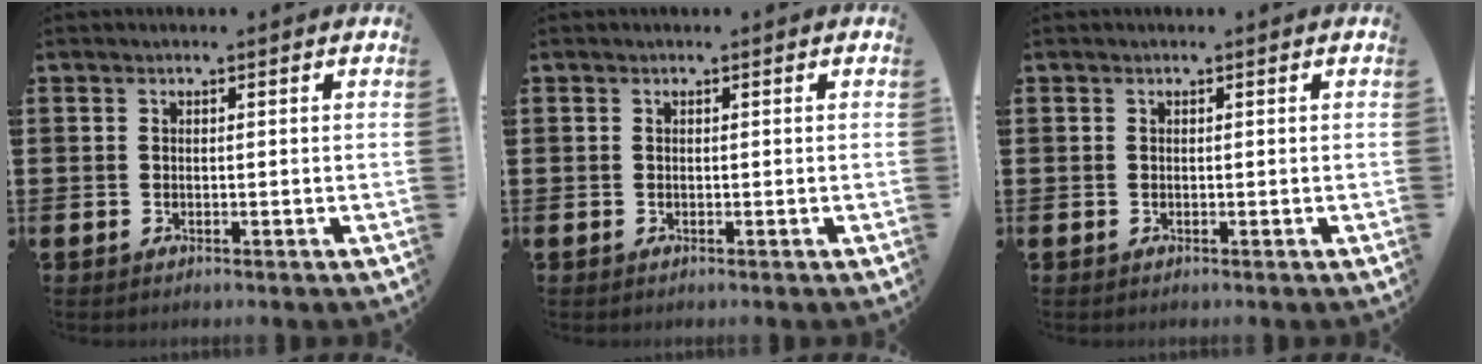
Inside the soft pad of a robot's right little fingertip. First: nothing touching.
{"total": 0.0}
{"total": 0.0}